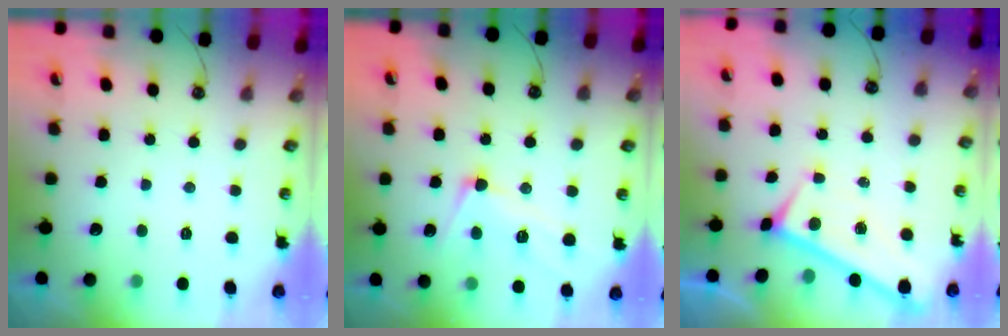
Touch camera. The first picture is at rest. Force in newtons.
{"total": 2.5, "press": 2.2, "slide": 1.1}
{"total": 0.0}